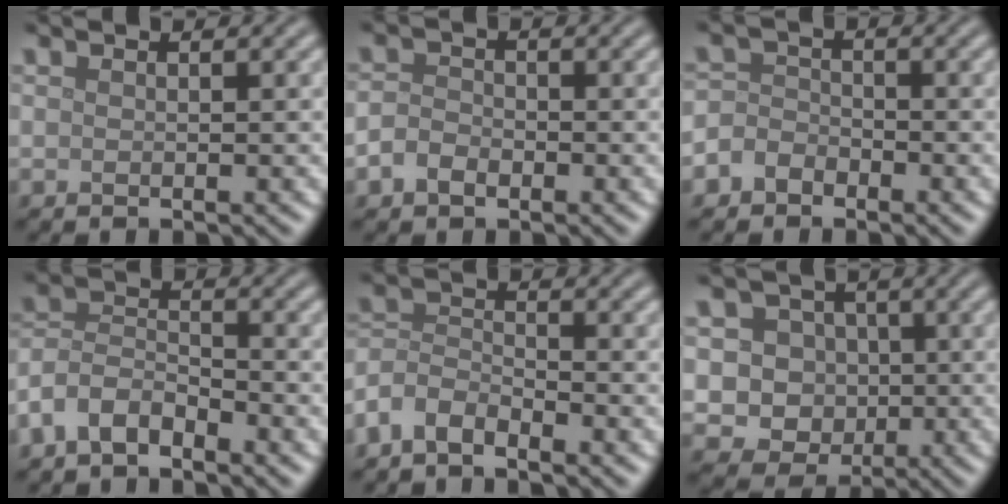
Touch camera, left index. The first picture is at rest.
{"total": 2.1, "force": [-1.0, 1.5, 1.1], "torque": [-0.023, 0.001, -0.025]}
{"total": 2.4, "force": [-1.4, 1.8, 0.8], "torque": [0.004, 0.005, -0.038]}
{"total": 4.0, "force": [-2.9, 2.0, 2.0], "torque": [-0.042, 0.005, -0.068]}
{"total": 3.3, "force": [-2.6, 1.4, 1.5], "torque": [-0.031, 0.003, -0.066]}
{"total": 5.4, "force": [0.0, 5.0, 2.0], "torque": [-0.014, 0.010, -0.023]}